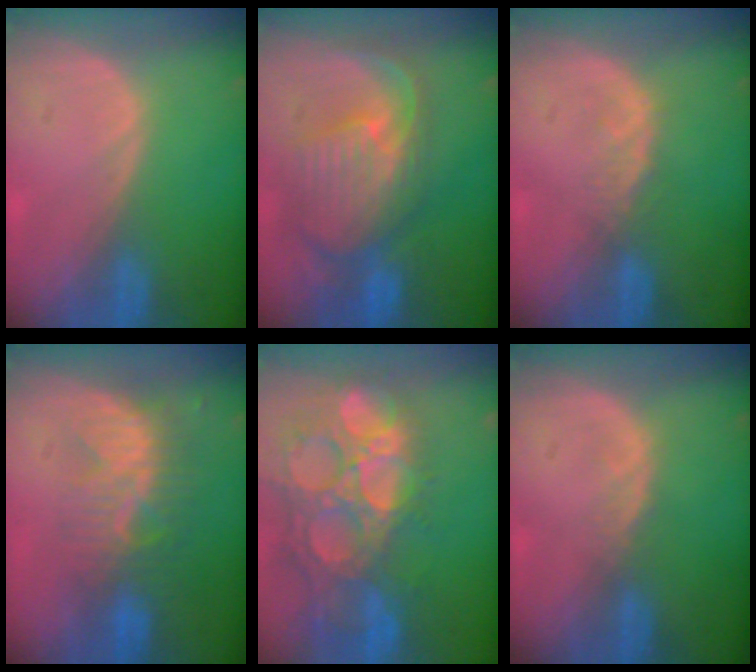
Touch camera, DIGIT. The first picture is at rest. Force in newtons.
{"total": 11.1, "press": 9.7, "slide": 5.5}
{"total": 1.9, "press": 1.9, "slide": 0.3}
{"total": 8.4, "press": 7.6, "slide": 3.5}
{"total": 15.1, "press": 12.5, "slide": 8.5}
{"total": 1.1, "press": 1.1, "slide": 0.2}